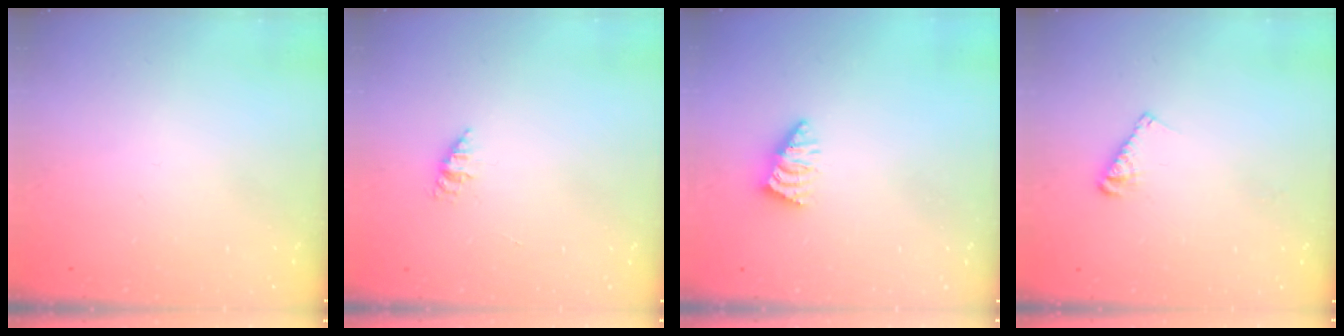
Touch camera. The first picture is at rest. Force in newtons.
{"total": 1.1, "press": 1.1, "slide": 0.2}
{"total": 2.4, "press": 2.3, "slide": 0.5}
{"total": 6.0, "press": 6.0, "slide": 0.2}